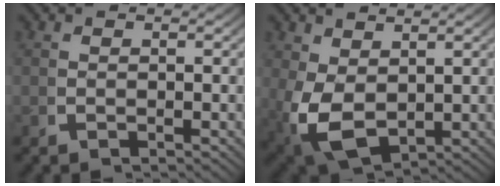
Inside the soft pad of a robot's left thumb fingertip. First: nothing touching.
{"total": 7.2, "force": [-0.9, 5.1, 5.0], "torque": [-0.133, -0.047, 0.019]}